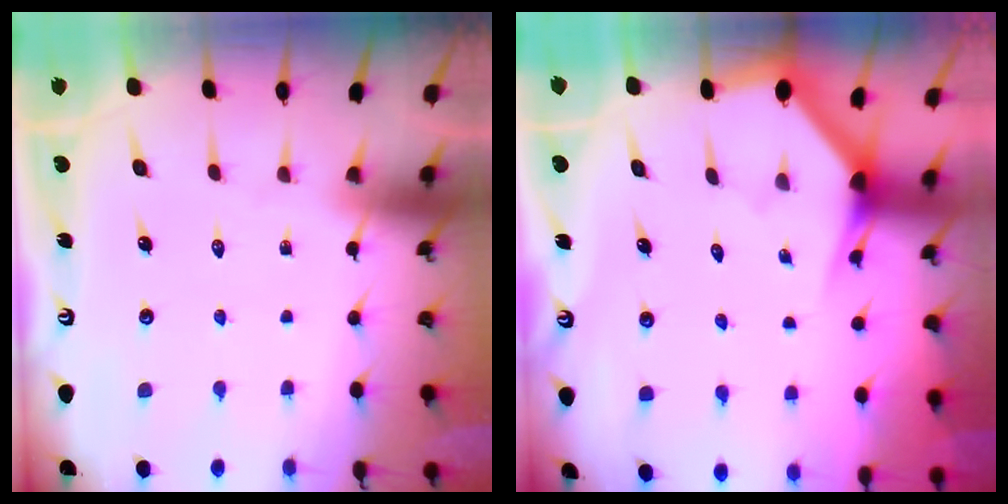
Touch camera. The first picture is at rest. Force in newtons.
{"total": 2.9, "press": 2.9, "slide": 0.1}